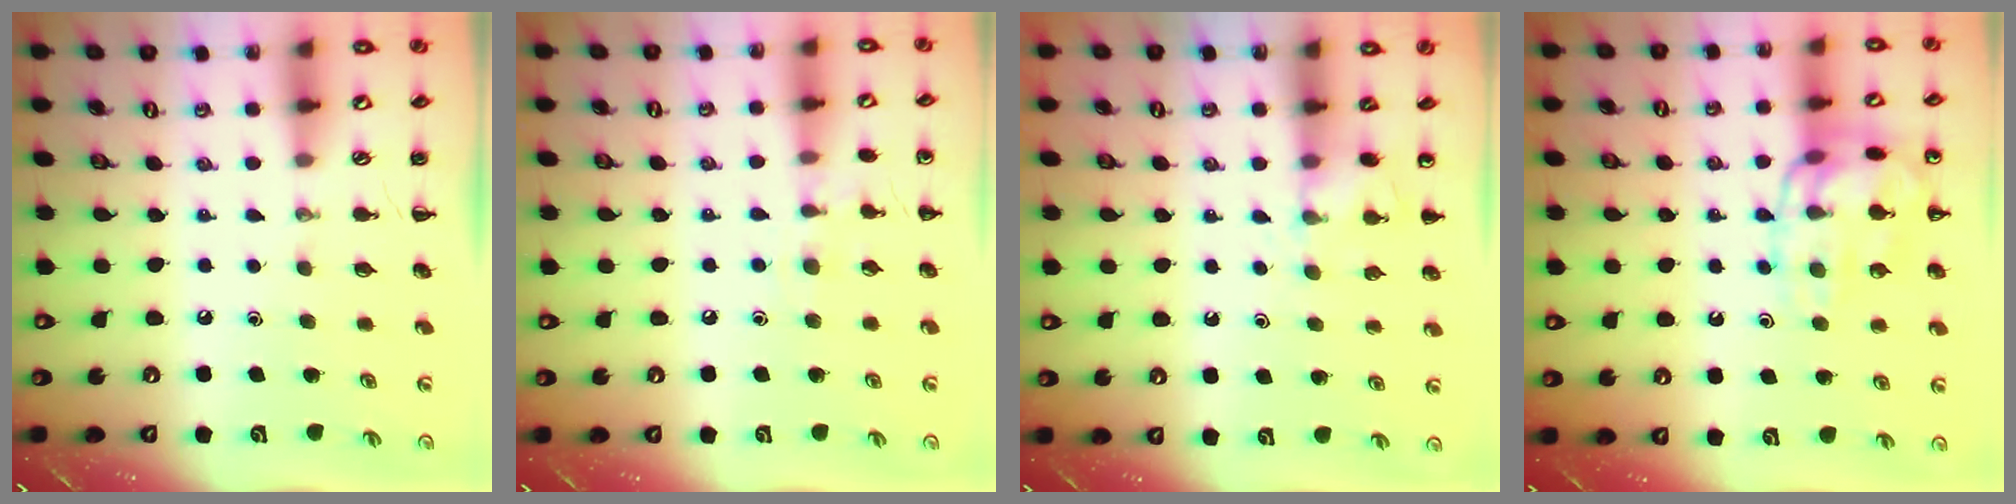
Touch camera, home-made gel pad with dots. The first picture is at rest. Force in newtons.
{"total": 6.9, "press": 6.7, "slide": 1.9}
{"total": 6.1, "press": 5.9, "slide": 1.6}
{"total": 15.8, "press": 15.7, "slide": 0.6}